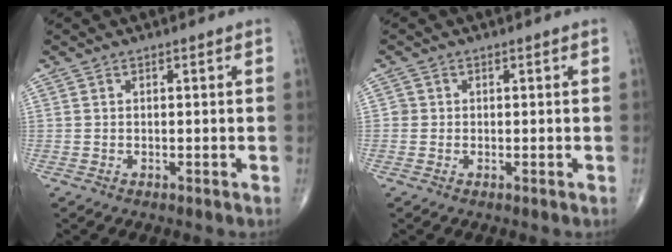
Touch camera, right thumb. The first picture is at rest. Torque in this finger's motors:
{"motor_torque": [0.10, 0.36, 0.30, 0.25, -0.04]}